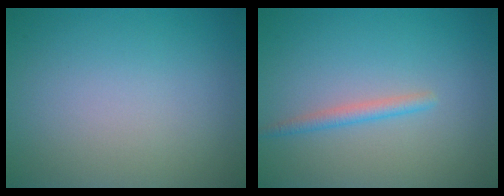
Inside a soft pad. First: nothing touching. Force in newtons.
{"total": 1.5, "press": 1.5, "slide": 0.1}